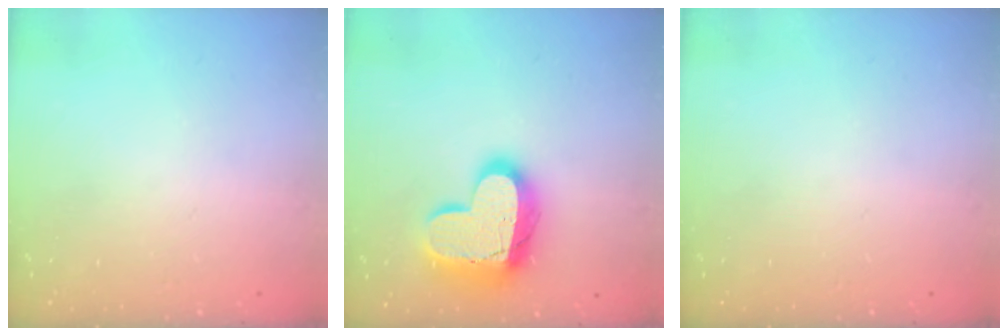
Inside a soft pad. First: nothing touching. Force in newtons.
{"total": 17.8, "press": 17.8, "slide": 1.5}
{"total": 0.0}